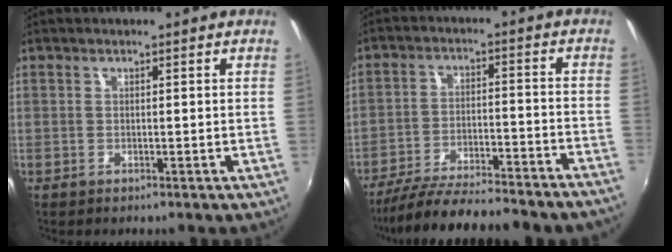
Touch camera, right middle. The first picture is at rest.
{"total": 23.5, "force": [-20.9, 2.5, 10.4], "torque": [-0.193, -0.051, -0.297]}